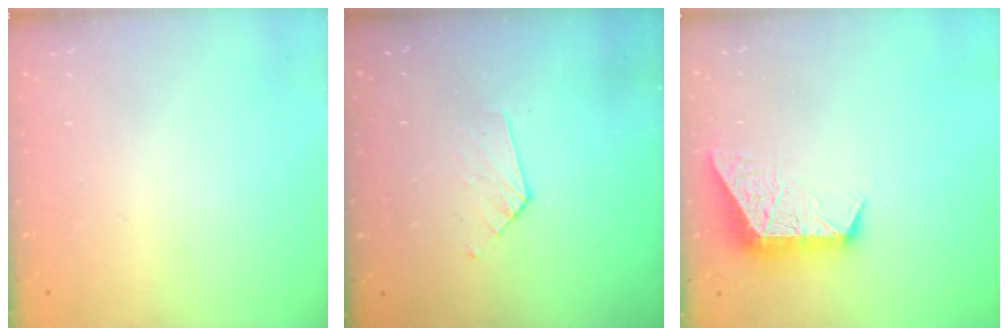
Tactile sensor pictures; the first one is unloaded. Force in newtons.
{"total": 3.9, "press": 3.9, "slide": 0.4}
{"total": 9.8, "press": 9.8, "slide": 0.6}